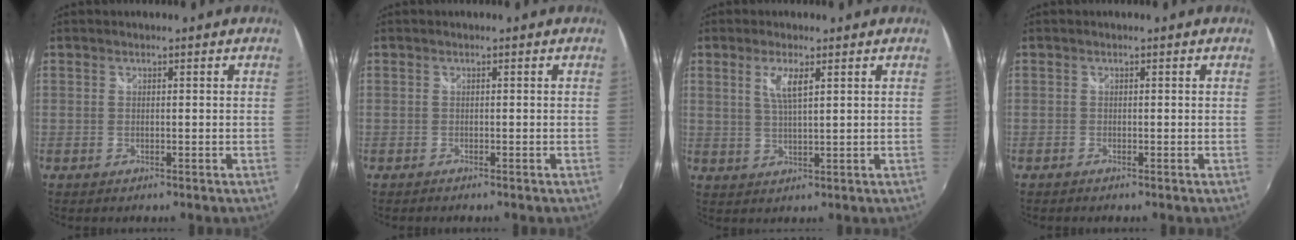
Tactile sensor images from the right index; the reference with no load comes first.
{"total": 0.6, "force": [-0.5, 0.1, 0.2], "torque": [-0.006, -0.003, -0.011]}
{"total": 4.4, "force": [1.9, 0.8, 3.9], "torque": [-0.076, -0.003, 0.037]}
{"total": 0.6, "force": [-0.5, 0.2, 0.1], "torque": [-0.004, -0.003, -0.013]}